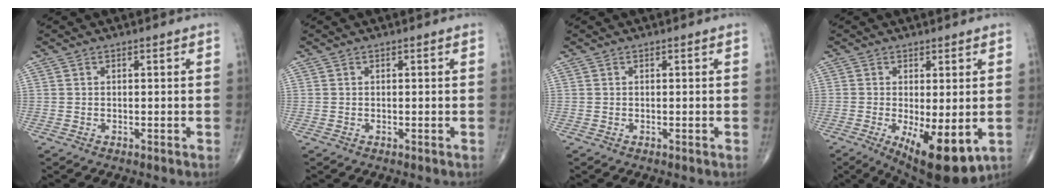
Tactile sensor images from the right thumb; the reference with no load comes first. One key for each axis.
{"total": 0.0}
{"total": 0.0}
{"total": 11.5, "fx": -3.2, "fy": 4.1, "fz": 10.3, "tx": -0.148, "ty": -0.023, "tz": -0.034}